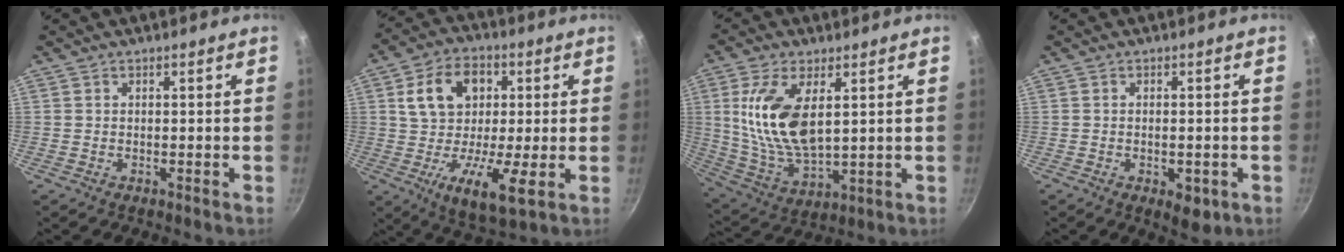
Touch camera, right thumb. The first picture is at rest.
{"total": 15.9, "force": [0.9, 9.5, 12.7], "torque": [-0.187, 0.004, 0.003]}
{"total": 15.4, "force": [3.7, 7.6, 12.8], "torque": [-0.246, -0.023, 0.082]}
{"total": 5.0, "force": [-1.9, 2.4, 4.0], "torque": [-0.047, 0.001, -0.020]}